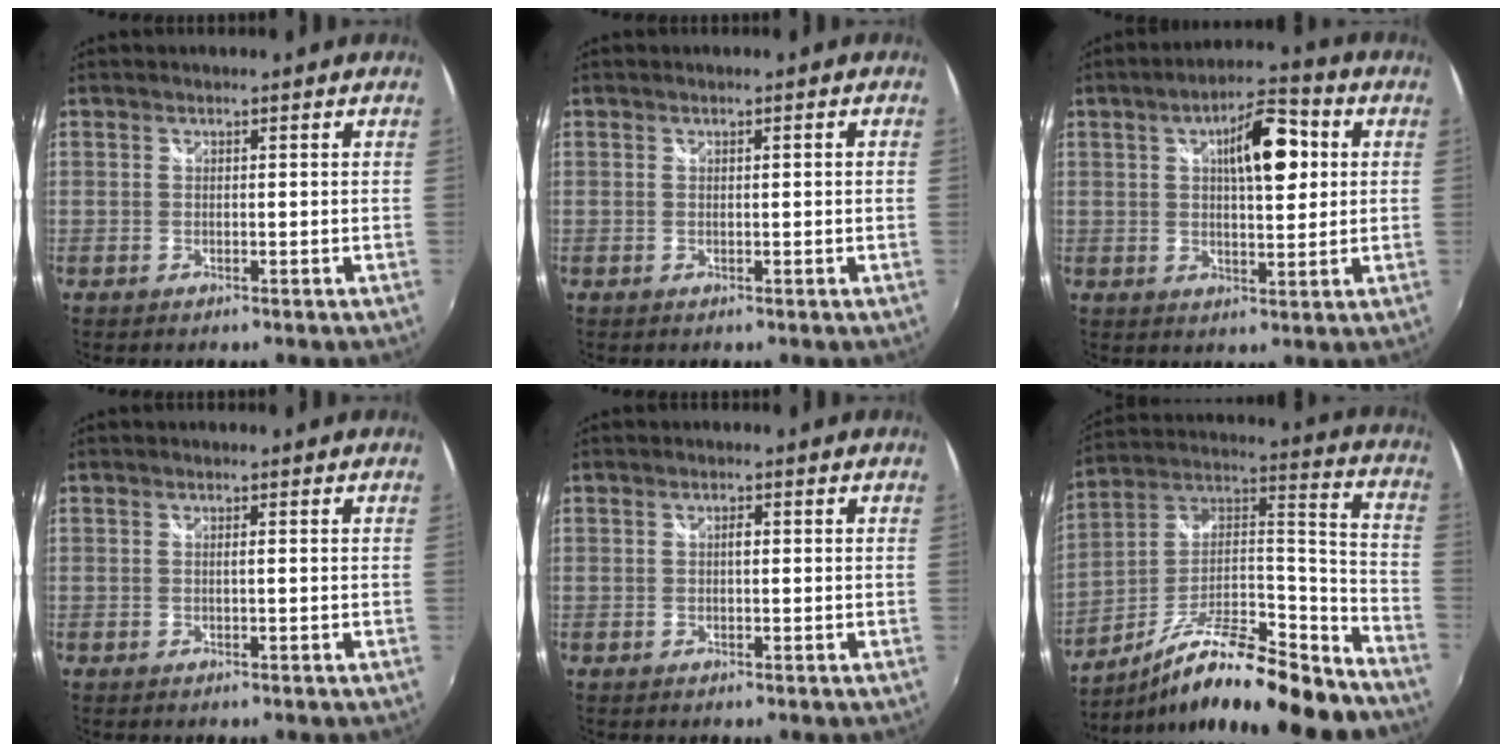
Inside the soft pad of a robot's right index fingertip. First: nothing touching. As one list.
[{"total": 1.0, "force": [0.0, 0.0, 1.0], "torque": [-0.012, 0.002, -0.001]}, {"total": 10.6, "force": [2.8, 3.6, 9.6], "torque": [-0.147, 0.023, 0.043]}, {"total": 0.6, "force": [0.0, -0.2, 0.6], "torque": [-0.009, 0.002, -0.001]}, {"total": 1.0, "force": [0.1, 0.4, 0.9], "torque": [-0.015, 0.003, 0.000]}, {"total": 22.2, "force": [-17.0, 5.3, 13.2], "torque": [-0.206, 0.007, -0.278]}]